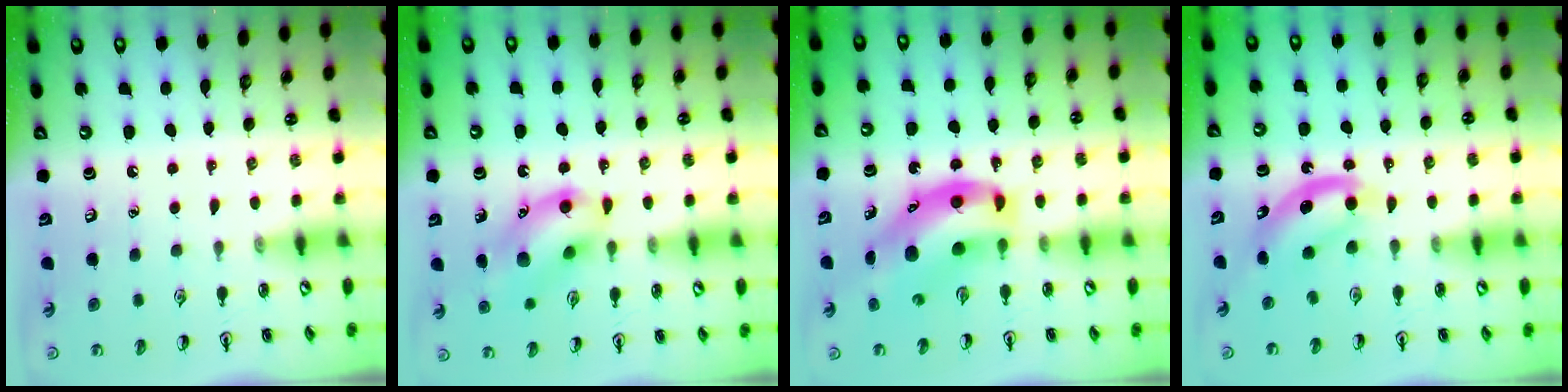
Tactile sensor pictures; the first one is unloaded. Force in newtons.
{"total": 11.8, "press": 11.7, "slide": 1.1}
{"total": 12.9, "press": 12.5, "slide": 3.5}
{"total": 5.0, "press": 4.9, "slide": 0.7}